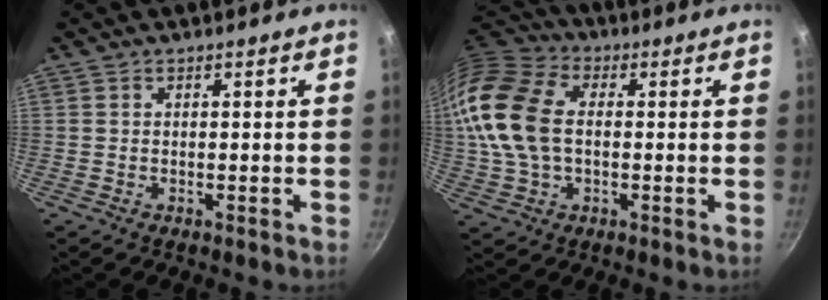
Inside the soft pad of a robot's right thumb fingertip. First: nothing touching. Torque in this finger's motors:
{"motor_torque": [-0.70, 1.62, 1.84, 0.27, 0.59]}